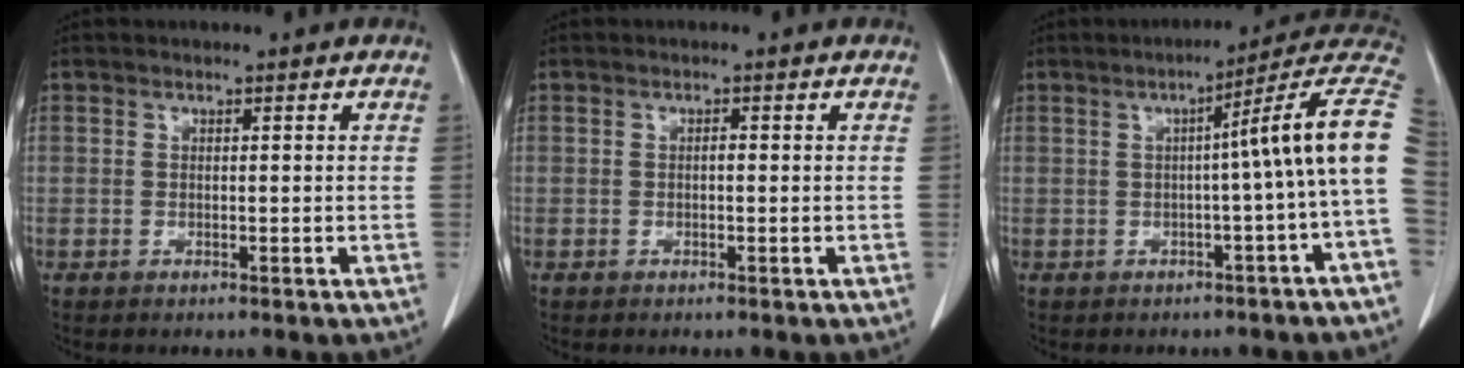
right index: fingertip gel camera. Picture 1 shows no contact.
{"total": 0.6, "force": [-0.1, 0.2, 0.5], "torque": [-0.011, 0.001, -0.002]}
{"total": 11.1, "force": [0.1, -1.7, 10.9], "torque": [-0.125, 0.029, -0.008]}